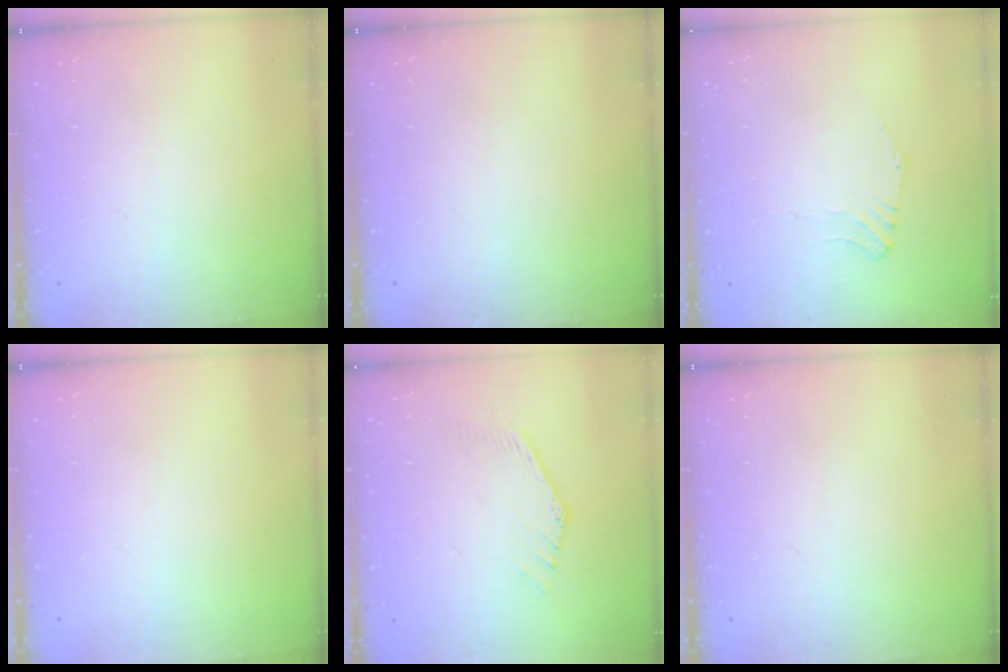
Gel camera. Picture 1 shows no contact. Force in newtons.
{"total": 0.0}
{"total": 0.0}
{"total": 0.0}
{"total": 1.1, "press": 1.1, "slide": 0.3}
{"total": 0.0}